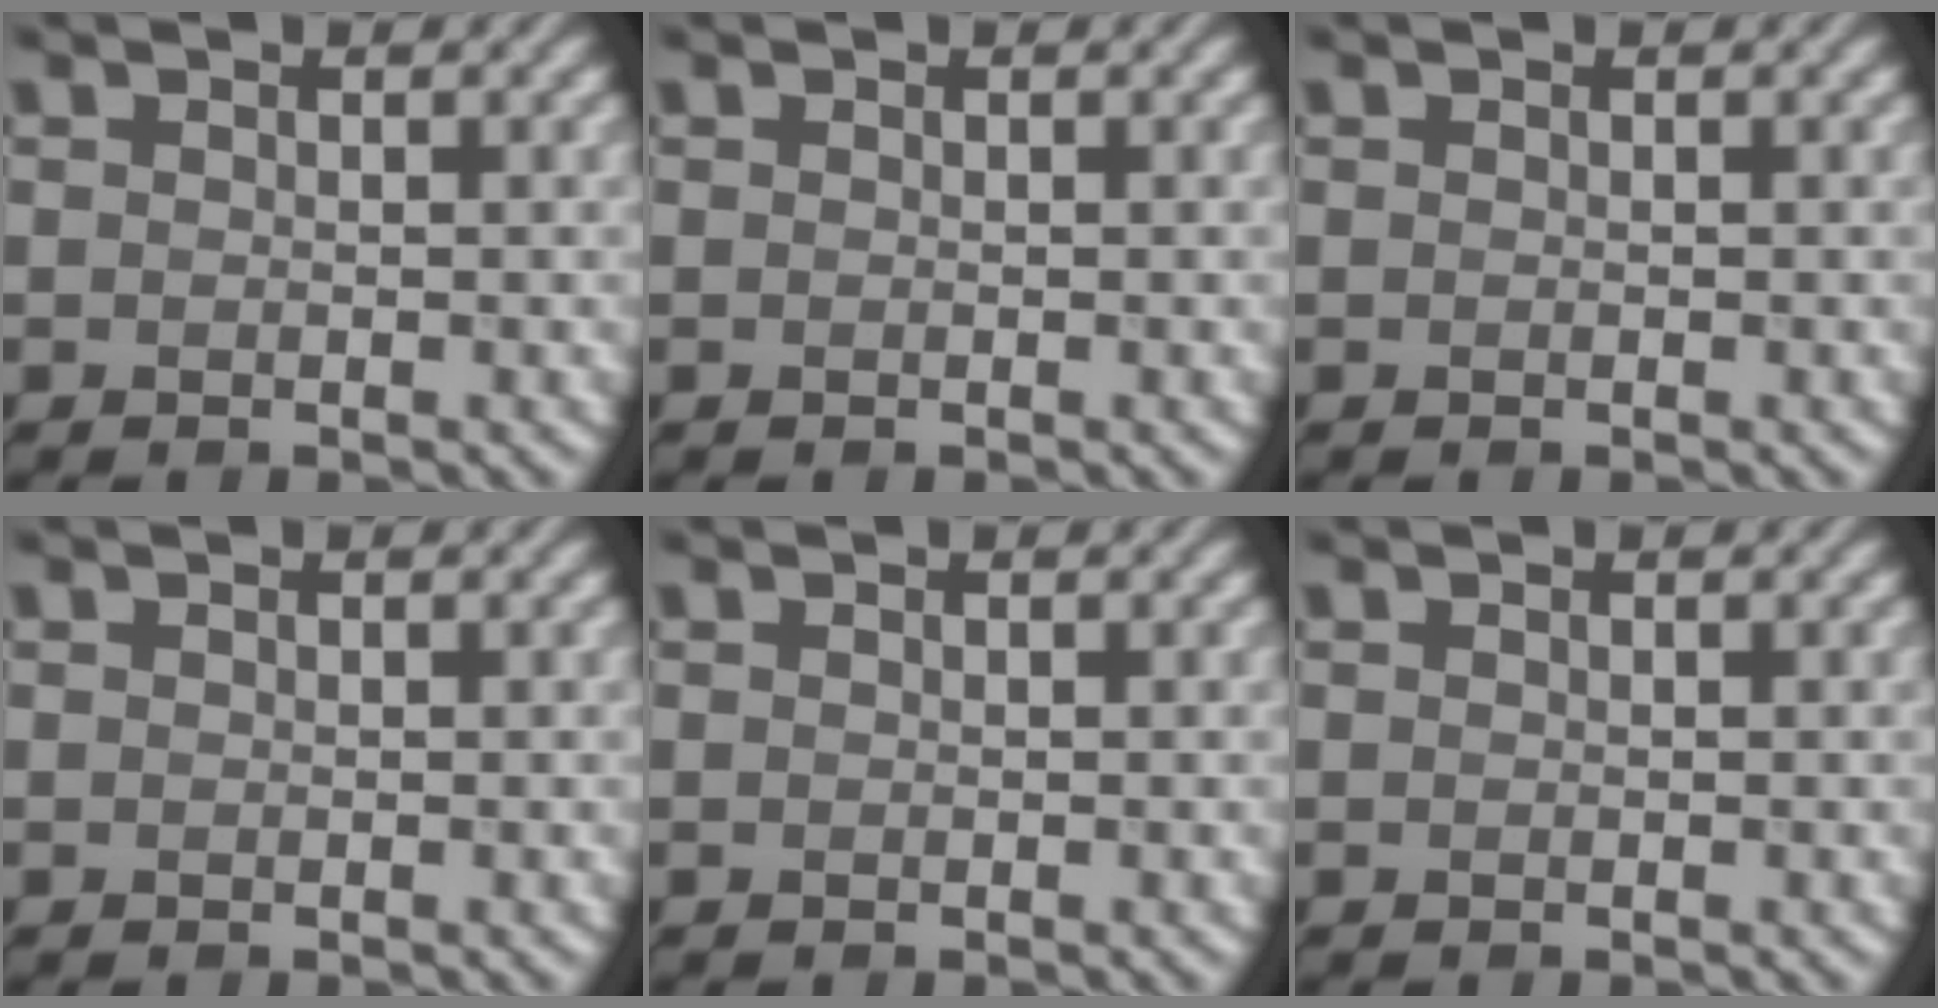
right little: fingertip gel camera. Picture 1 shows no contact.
{"total": 0.0}
{"total": 0.0}
{"total": 0.0}
{"total": 0.0}
{"total": 0.0}